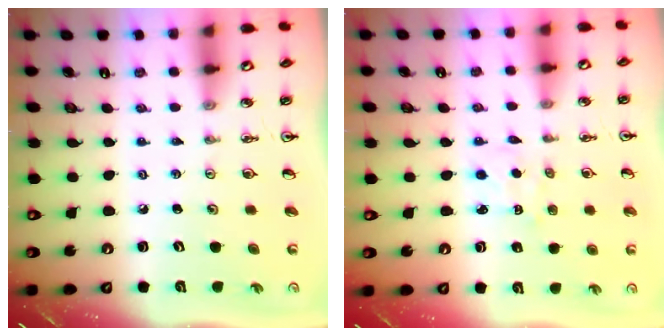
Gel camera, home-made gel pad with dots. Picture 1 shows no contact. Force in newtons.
{"total": 2.9, "press": 2.8, "slide": 0.4}